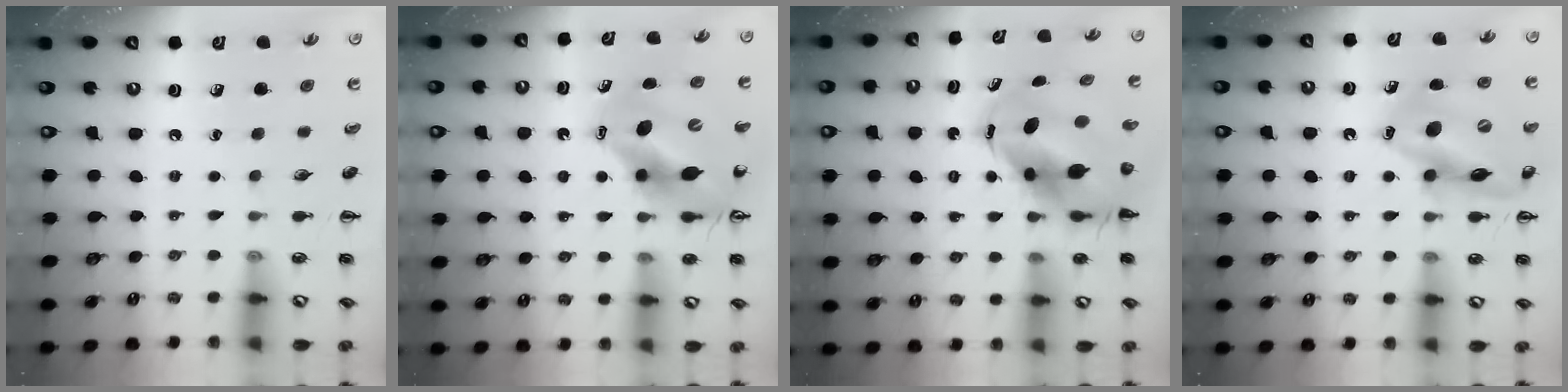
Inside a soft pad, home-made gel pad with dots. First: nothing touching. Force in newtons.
{"total": 12.7, "press": 12.1, "slide": 3.7}
{"total": 9.5, "press": 9.1, "slide": 2.7}
{"total": 15.8, "press": 15.5, "slide": 3.1}